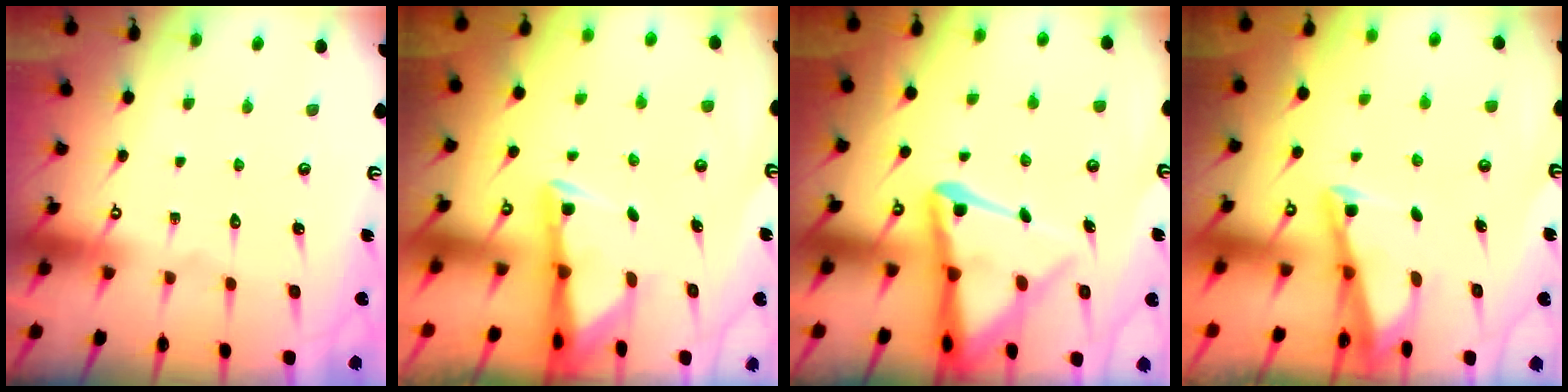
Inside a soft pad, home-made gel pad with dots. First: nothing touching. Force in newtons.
{"total": 2.8, "press": 2.8, "slide": 0.6}
{"total": 10.4, "press": 10.3, "slide": 1.0}
{"total": 2.8, "press": 2.8, "slide": 0.4}